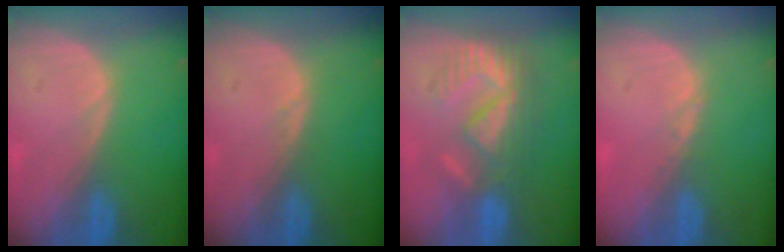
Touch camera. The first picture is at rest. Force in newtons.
{"total": 0.5, "press": 0.5, "slide": 0.0}
{"total": 9.5, "press": 8.1, "slide": 4.8}
{"total": 0.6, "press": 0.5, "slide": 0.3}